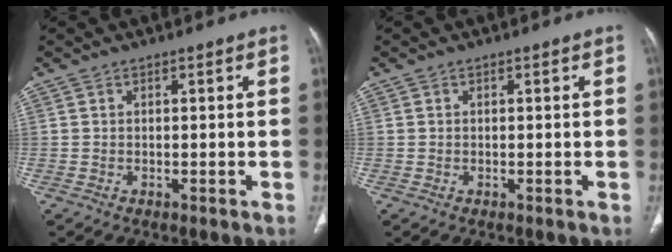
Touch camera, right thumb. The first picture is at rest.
{"total": 0.0}